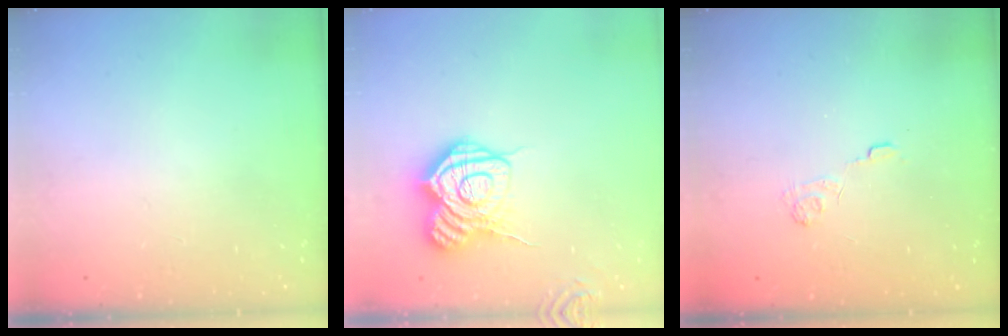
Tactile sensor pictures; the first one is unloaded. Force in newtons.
{"total": 16.3, "press": 16.3, "slide": 1.1}
{"total": 3.2, "press": 2.8, "slide": 1.5}